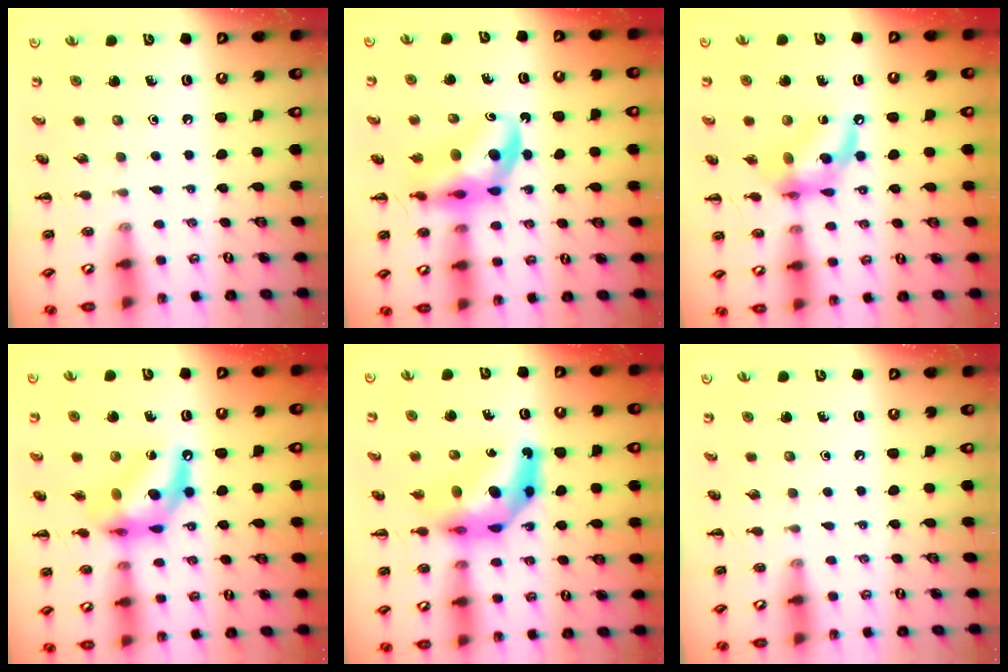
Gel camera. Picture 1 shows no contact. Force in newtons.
{"total": 12.6, "press": 12.2, "slide": 3.2}
{"total": 13.0, "press": 12.7, "slide": 3.1}
{"total": 12.8, "press": 12.3, "slide": 3.6}
{"total": 11.2, "press": 10.6, "slide": 3.4}
{"total": 0.0}